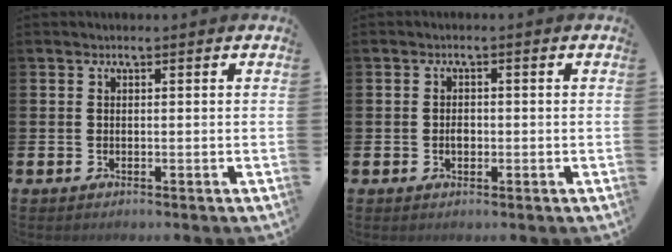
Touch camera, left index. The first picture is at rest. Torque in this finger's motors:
{"motor_torque": [0.38, 0.13, 0.00, 0.06]}